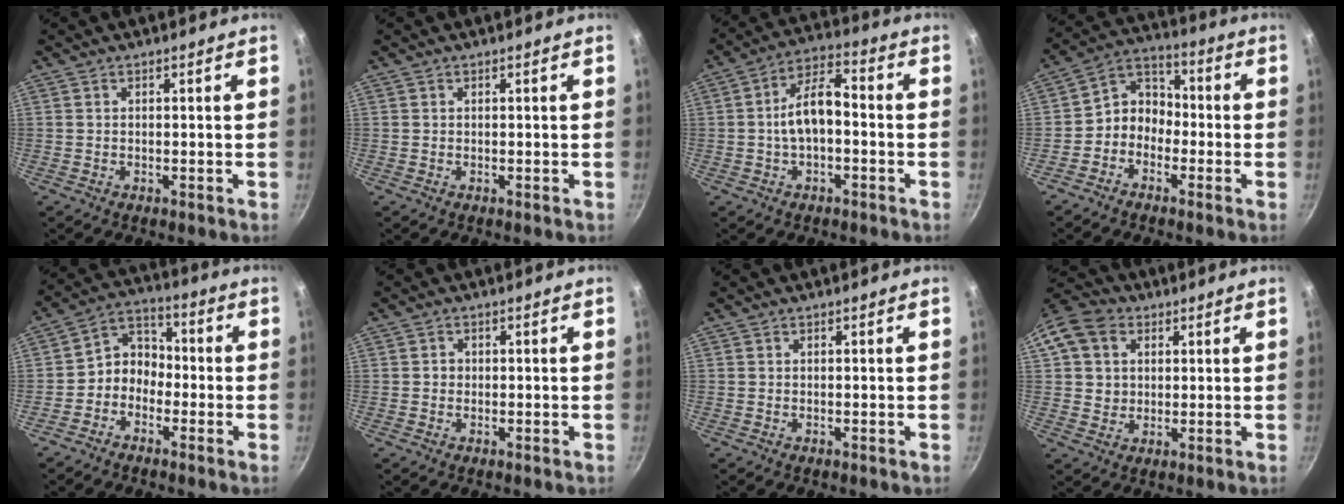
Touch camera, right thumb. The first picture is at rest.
{"total": 0.0}
{"total": 9.2, "force": [-1.2, 4.7, 7.8], "torque": [-0.124, 0.042, -0.030]}
{"total": 7.5, "force": [-2.5, 6.1, 3.5], "torque": [-0.025, 0.046, -0.068]}
{"total": 7.0, "force": [-2.3, 5.7, 3.3], "torque": [-0.023, 0.044, -0.063]}
{"total": 1.1, "force": [-0.1, 1.1, 0.4], "torque": [-0.002, 0.003, -0.002]}
{"total": 0.0}
{"total": 10.4, "force": [3.0, 8.6, 5.0], "torque": [-0.076, 0.010, 0.044]}